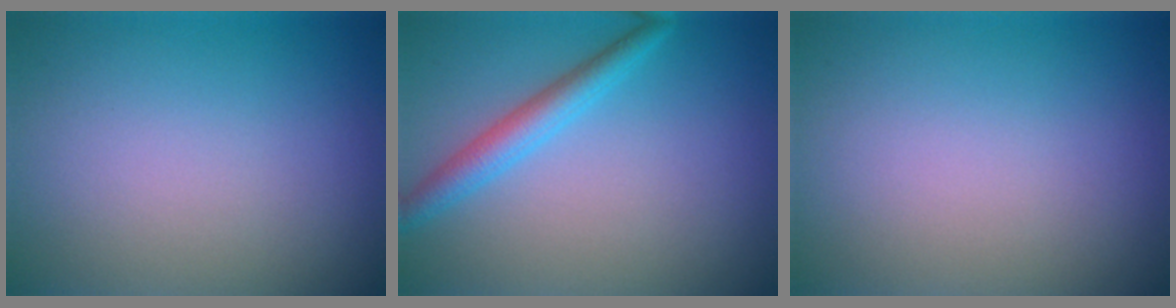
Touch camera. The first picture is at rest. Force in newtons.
{"total": 2.9, "press": 2.9, "slide": 0.1}
{"total": 0.0}